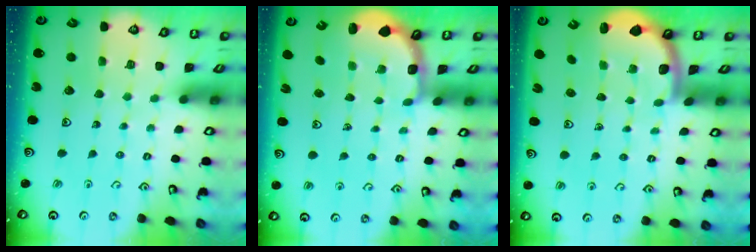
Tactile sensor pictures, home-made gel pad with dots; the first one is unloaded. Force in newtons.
{"total": 3.0, "press": 2.1, "slide": 2.2}
{"total": 1.6, "press": 1.6, "slide": 0.1}